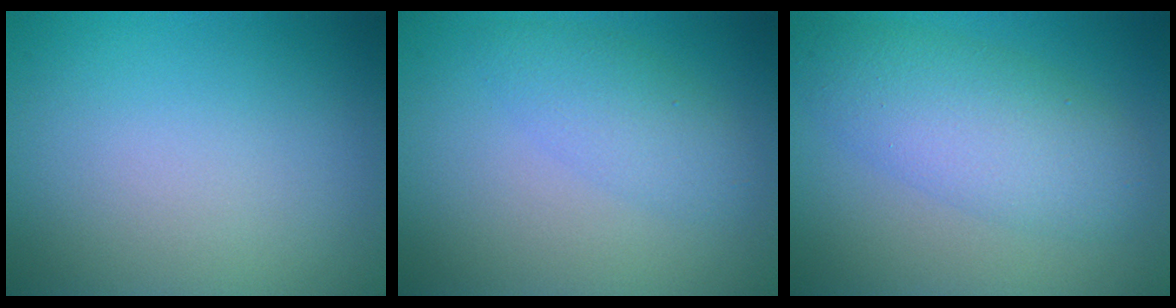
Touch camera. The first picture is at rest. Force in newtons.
{"total": 2.7, "press": 2.7, "slide": 0.1}
{"total": 5.6, "press": 5.6, "slide": 0.2}